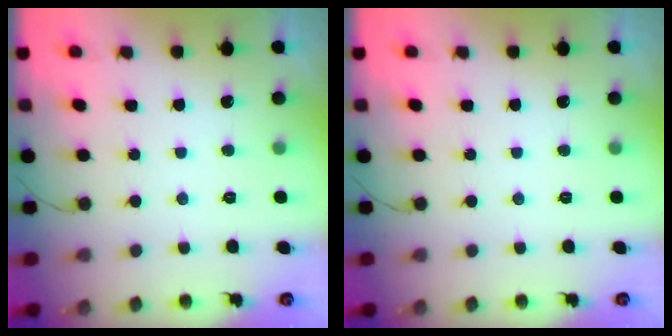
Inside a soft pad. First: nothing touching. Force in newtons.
{"total": 0.0}